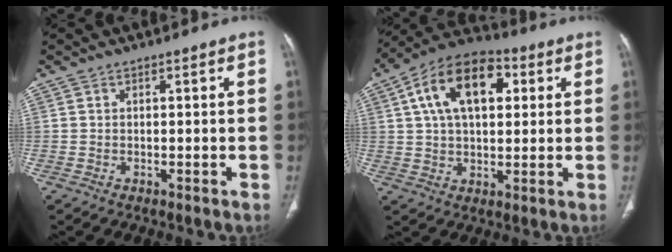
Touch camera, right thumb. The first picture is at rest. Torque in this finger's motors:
{"motor_torque": [0.89, 4.12, 1.24, -0.16, 0.24]}